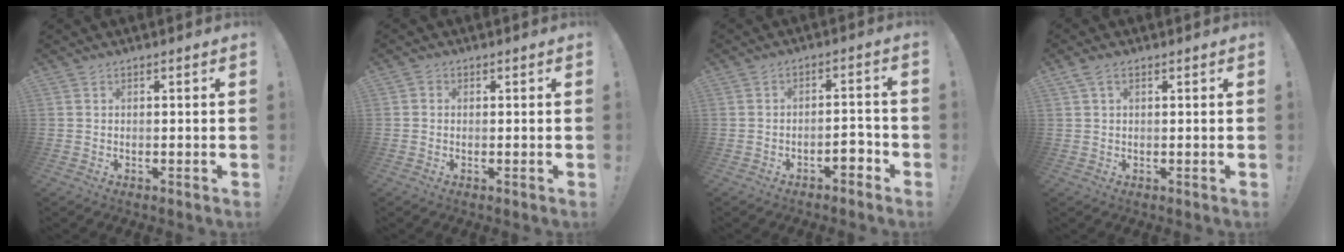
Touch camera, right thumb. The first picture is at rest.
{"total": 0.8, "force": [0.0, 0.8, 0.3], "torque": [-0.004, 0.003, 0.001]}
{"total": 5.2, "force": [-3.4, 2.3, 3.2], "torque": [-0.037, 0.009, -0.058]}
{"total": 2.8, "force": [1.2, 1.6, 2.0], "torque": [-0.040, 0.004, 0.024]}